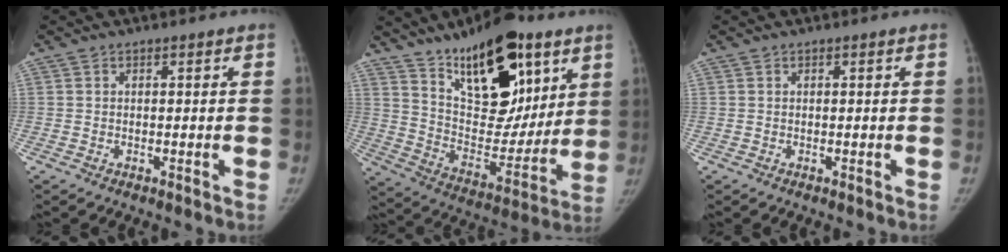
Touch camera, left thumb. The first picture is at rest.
{"total": 25.2, "force": [14.2, 11.8, 17.2], "torque": [-0.212, -0.060, 0.237]}
{"total": 0.0}